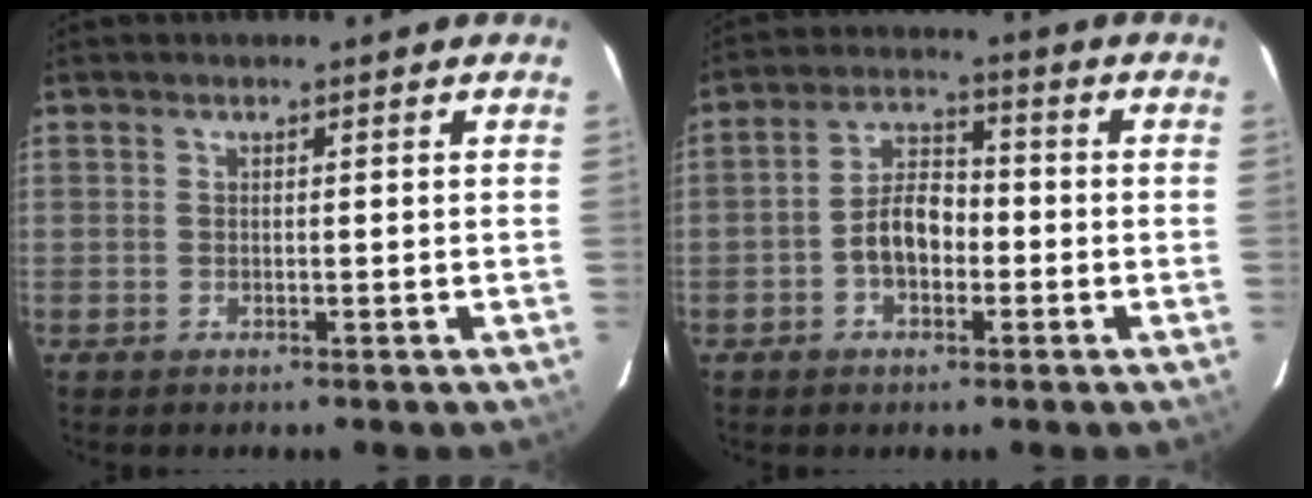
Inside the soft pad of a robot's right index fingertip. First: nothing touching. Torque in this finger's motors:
{"motor_torque": [0.55, 0.35, 0.25, 0.11]}